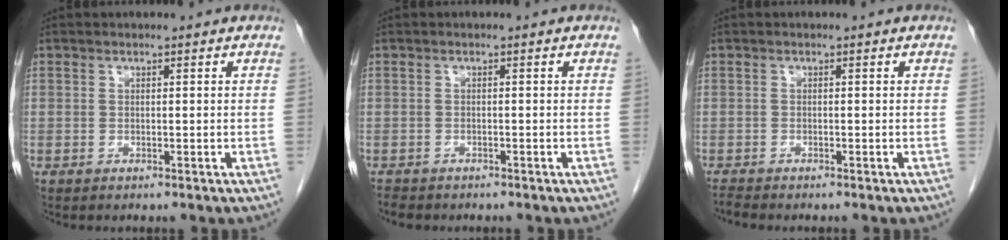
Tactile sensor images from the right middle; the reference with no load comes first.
{"total": 2.7, "force": [-2.4, 1.0, 0.8], "torque": [-0.019, -0.006, -0.034]}
{"total": 1.1, "force": [-1.0, -0.3, 0.0], "torque": [-0.011, -0.007, -0.022]}